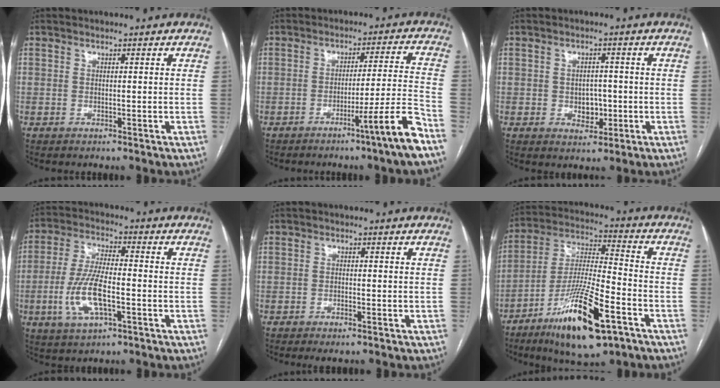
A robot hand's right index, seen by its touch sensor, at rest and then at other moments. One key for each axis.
{"total": 9.1, "fx": -5.7, "fy": -2.0, "fz": 6.8, "tx": -0.083, "ty": -0.008, "tz": -0.090}
{"total": 3.7, "fx": -0.7, "fy": 2.7, "fz": 2.5, "tx": -0.028, "ty": 0.005, "tz": -0.004}
{"total": 10.2, "fx": -2.9, "fy": 2.9, "fz": 9.4, "tx": -0.200, "ty": -0.001, "tz": -0.051}
{"total": 2.0, "fx": -1.3, "fy": 0.3, "fz": 1.5, "tx": -0.026, "ty": -0.004, "tz": -0.019}
{"total": 17.8, "fx": -9.4, "fy": 3.2, "fz": 14.7, "tx": -0.286, "ty": -0.025, "tz": -0.160}